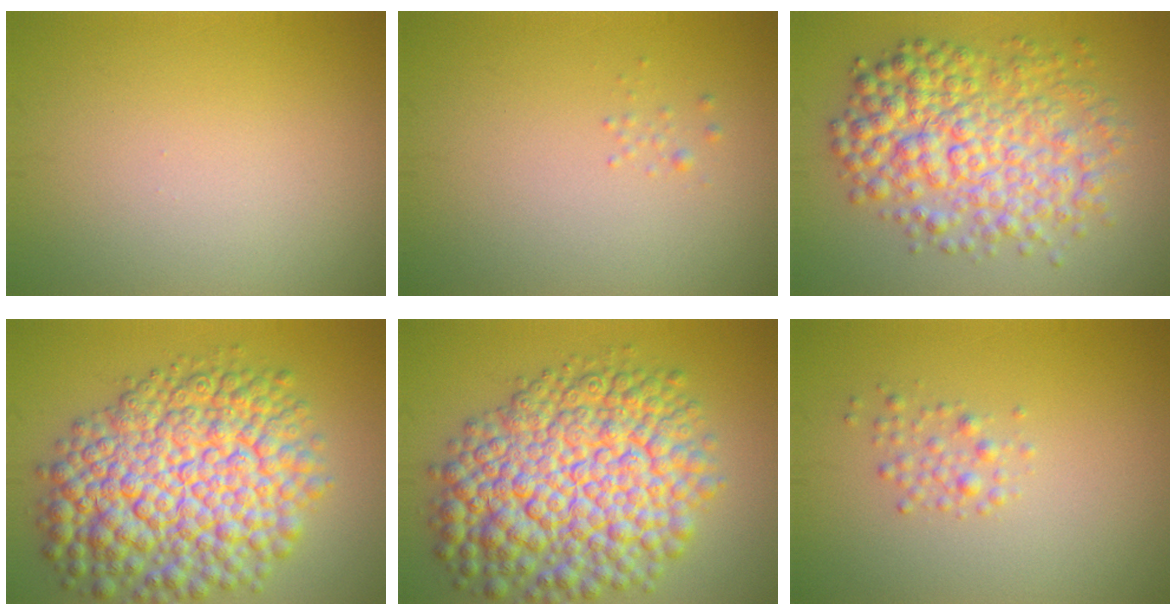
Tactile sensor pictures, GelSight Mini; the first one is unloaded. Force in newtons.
{"total": 0.7, "press": 0.7, "slide": 0.1}
{"total": 7.9, "press": 7.9, "slide": 0.1}
{"total": 12.8, "press": 12.8, "slide": 0.4}
{"total": 12.8, "press": 12.8, "slide": 0.4}
{"total": 1.4, "press": 1.4, "slide": 0.0}